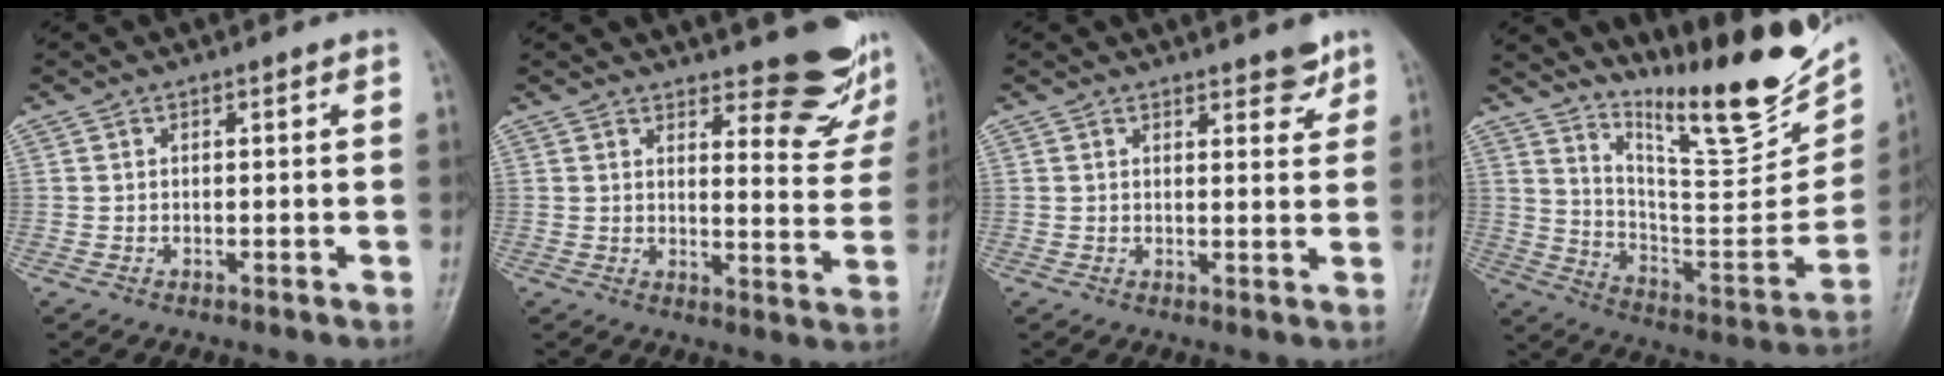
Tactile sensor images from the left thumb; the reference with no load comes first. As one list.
[{"total": 12.0, "force": [9.8, 3.6, 6.0], "torque": [-0.038, -0.083, 0.113]}, {"total": 3.8, "force": [2.8, 1.4, 2.2], "torque": [-0.010, -0.018, 0.036]}, {"total": 24.0, "force": [17.4, 5.3, 15.5], "torque": [-0.198, -0.105, 0.278]}]